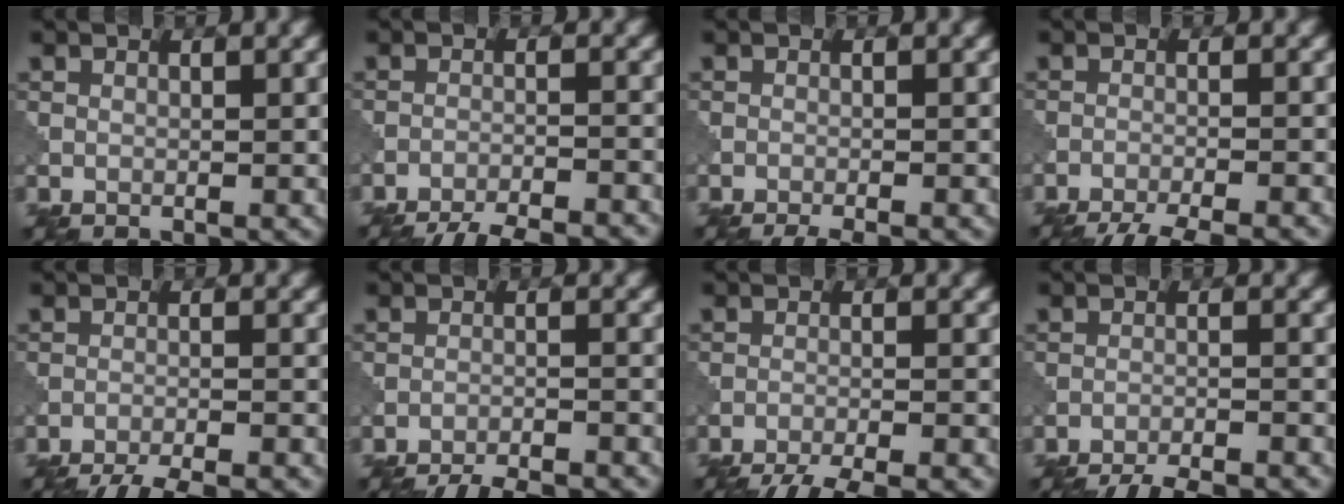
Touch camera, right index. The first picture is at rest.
{"total": 9.9, "force": [-9.3, 1.9, 2.9], "torque": [-0.034, -0.004, -0.129]}
{"total": 3.1, "force": [-2.5, 0.5, 1.8], "torque": [-0.024, -0.001, -0.042]}
{"total": 7.2, "force": [-6.5, 1.1, 2.9], "torque": [-0.042, -0.010, -0.099]}
{"total": 8.5, "force": [-7.9, 1.5, 2.8], "torque": [-0.036, -0.005, -0.114]}
{"total": 9.7, "force": [-9.2, 1.8, 2.4], "torque": [-0.025, 0.002, -0.125]}
{"total": 8.1, "force": [-7.3, 1.3, 3.1], "torque": [-0.045, -0.011, -0.110]}
{"total": 9.5, "force": [-9.0, 1.7, 2.6], "torque": [-0.030, 0.000, -0.124]}